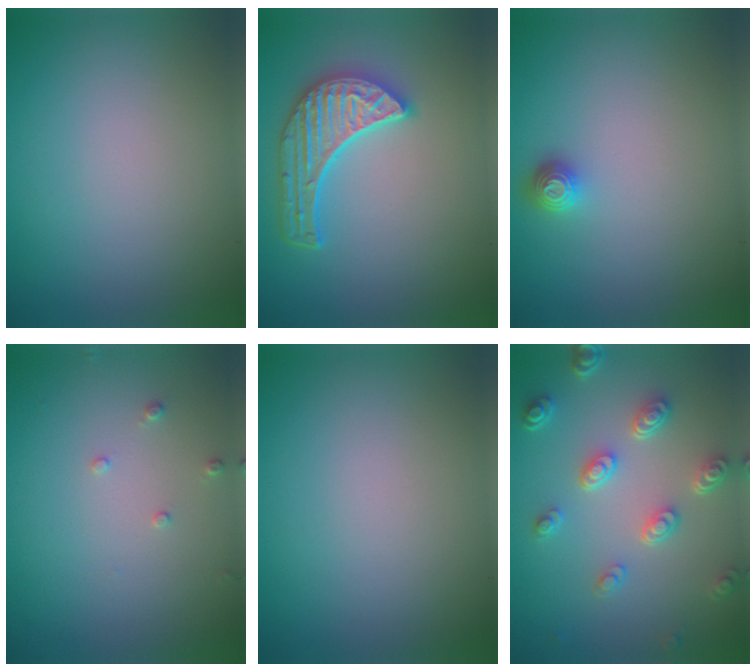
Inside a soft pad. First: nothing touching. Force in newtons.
{"total": 5.3, "press": 4.4, "slide": 2.8}
{"total": 1.2, "press": 1.1, "slide": 0.4}
{"total": 0.8, "press": 0.8, "slide": 0.2}
{"total": 0.0}
{"total": 4.5, "press": 3.5, "slide": 2.9}